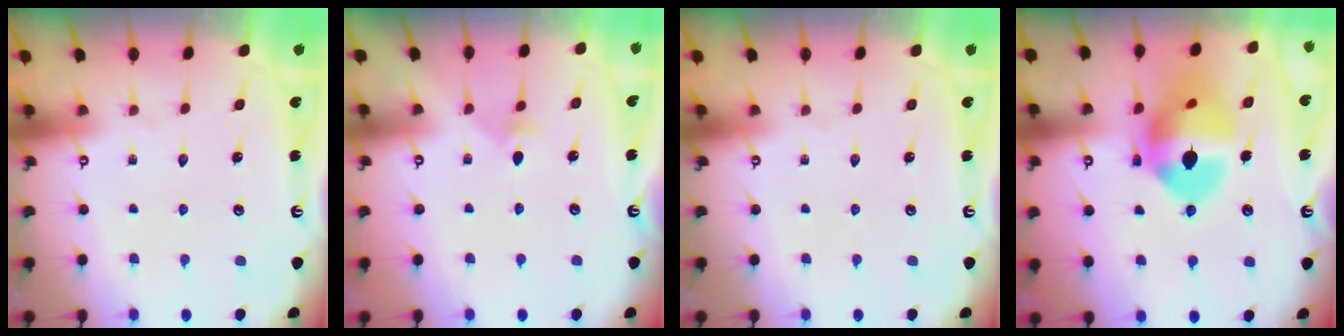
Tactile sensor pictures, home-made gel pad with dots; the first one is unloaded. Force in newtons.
{"total": 4.2, "press": 4.1, "slide": 0.8}
{"total": 0.0}
{"total": 16.1, "press": 15.1, "slide": 5.6}